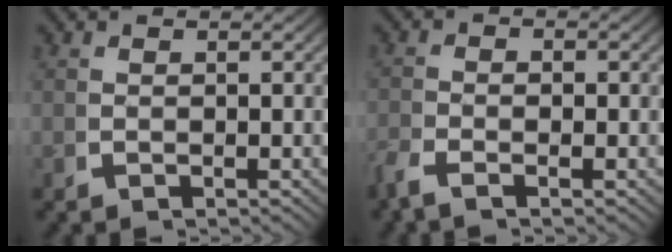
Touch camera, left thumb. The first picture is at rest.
{"total": 2.0, "force": [-1.3, 0.6, 1.3], "torque": [-0.030, -0.004, -0.031]}